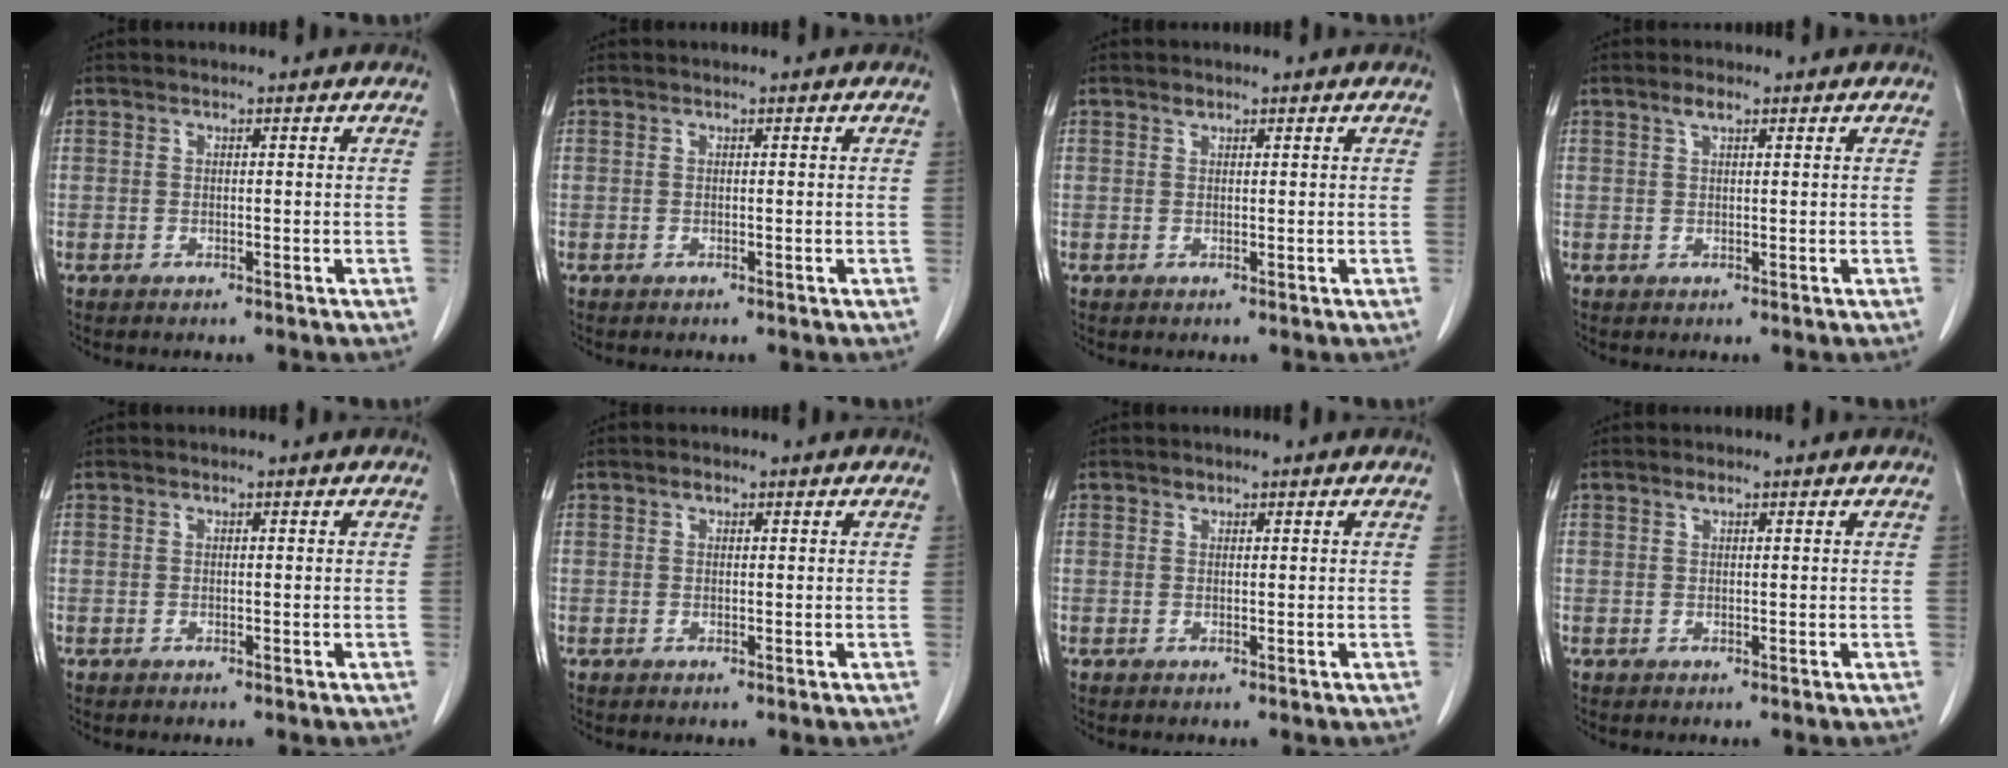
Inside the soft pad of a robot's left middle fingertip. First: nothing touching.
{"total": 0.0}
{"total": 0.7, "force": [0.6, 0.3, 0.2], "torque": [-0.006, -0.002, 0.009]}
{"total": 1.8, "force": [1.2, 0.4, 1.3], "torque": [-0.028, 0.004, 0.022]}
{"total": 0.0}
{"total": 0.7, "force": [0.5, 0.4, 0.4], "torque": [-0.008, 0.001, 0.008]}
{"total": 0.5, "force": [0.4, 0.2, 0.1], "torque": [-0.004, -0.003, 0.005]}
{"total": 0.8, "force": [0.6, 0.2, 0.5], "torque": [-0.013, -0.001, 0.012]}